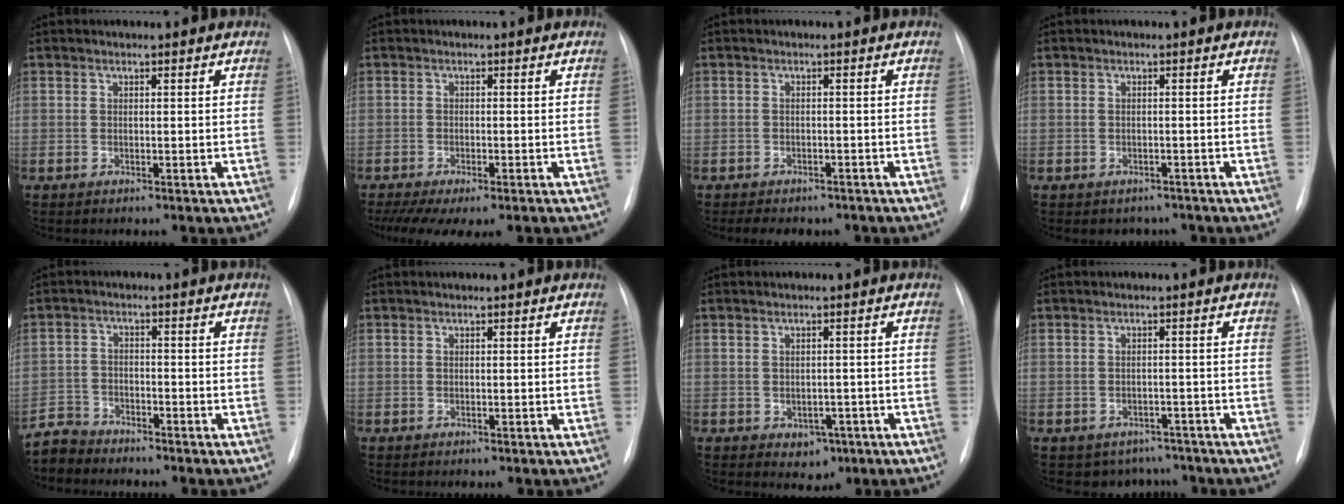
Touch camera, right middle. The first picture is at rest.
{"total": 10.3, "force": [-7.7, 3.1, 6.0], "torque": [-0.097, -0.004, -0.110]}
{"total": 6.3, "force": [-5.1, 3.1, 1.9], "torque": [-0.024, 0.008, -0.059]}
{"total": 2.8, "force": [-2.1, 1.8, 0.0], "torque": [-0.002, 0.012, -0.026]}
{"total": 4.3, "force": [-4.0, 1.1, -0.8], "torque": [0.019, -0.008, -0.080]}
{"total": 0.0}
{"total": 3.3, "force": [-1.4, 2.5, 1.6], "torque": [-0.015, 0.005, -0.007]}
{"total": 5.2, "force": [-4.1, 3.1, 0.2], "torque": [0.009, 0.016, -0.049]}